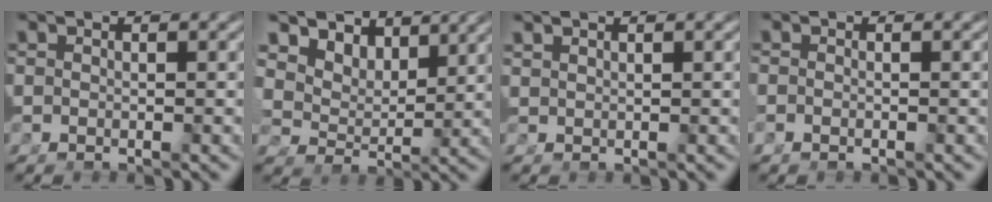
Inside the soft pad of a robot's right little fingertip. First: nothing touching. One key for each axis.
{"total": 7.2, "fx": 3.6, "fy": 4.8, "fz": 4.0, "tx": -0.083, "ty": -0.015, "tz": 0.059}
{"total": 1.2, "fx": 1.1, "fy": -0.1, "fz": 0.4, "tx": -0.001, "ty": 0.005, "tz": 0.024}
{"total": 1.9, "fx": -0.9, "fy": 1.3, "fz": 1.0, "tx": -0.035, "ty": -0.008, "tz": -0.016}